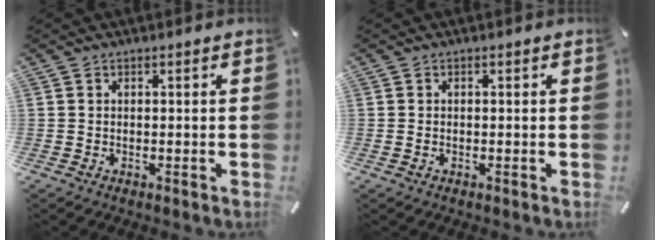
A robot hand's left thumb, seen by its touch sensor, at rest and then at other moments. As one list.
[{"total": 0.7, "force": [-0.2, 0.4, 0.6], "torque": [-0.011, 0.000, -0.003]}]